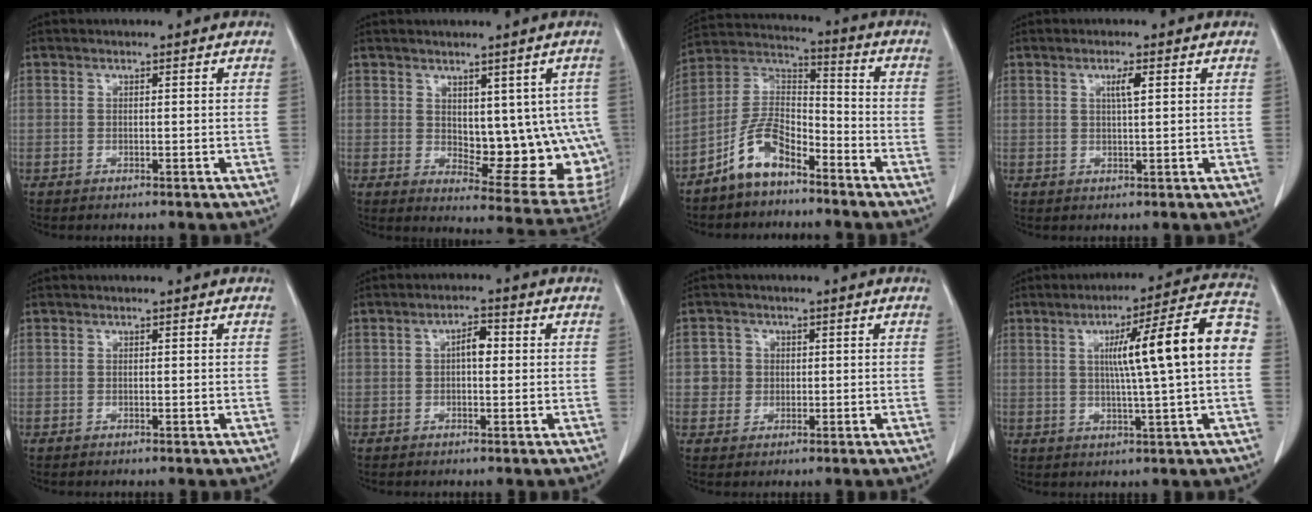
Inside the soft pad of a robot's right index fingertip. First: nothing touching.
{"total": 14.0, "force": [0.8, 7.1, 12.1], "torque": [-0.131, -0.005, 0.033]}
{"total": 9.4, "force": [-6.5, 3.9, 5.5], "torque": [-0.119, 0.021, -0.130]}
{"total": 2.2, "force": [0.8, 0.0, 2.0], "torque": [-0.037, -0.001, 0.014]}
{"total": 0.0}
{"total": 2.9, "force": [0.2, 1.2, 2.7], "torque": [-0.042, 0.010, 0.001]}
{"total": 3.3, "force": [0.3, 3.3, 0.3], "torque": [0.004, 0.011, 0.010]}
{"total": 14.5, "force": [1.5, 0.0, 14.5], "torque": [-0.207, 0.025, 0.019]}